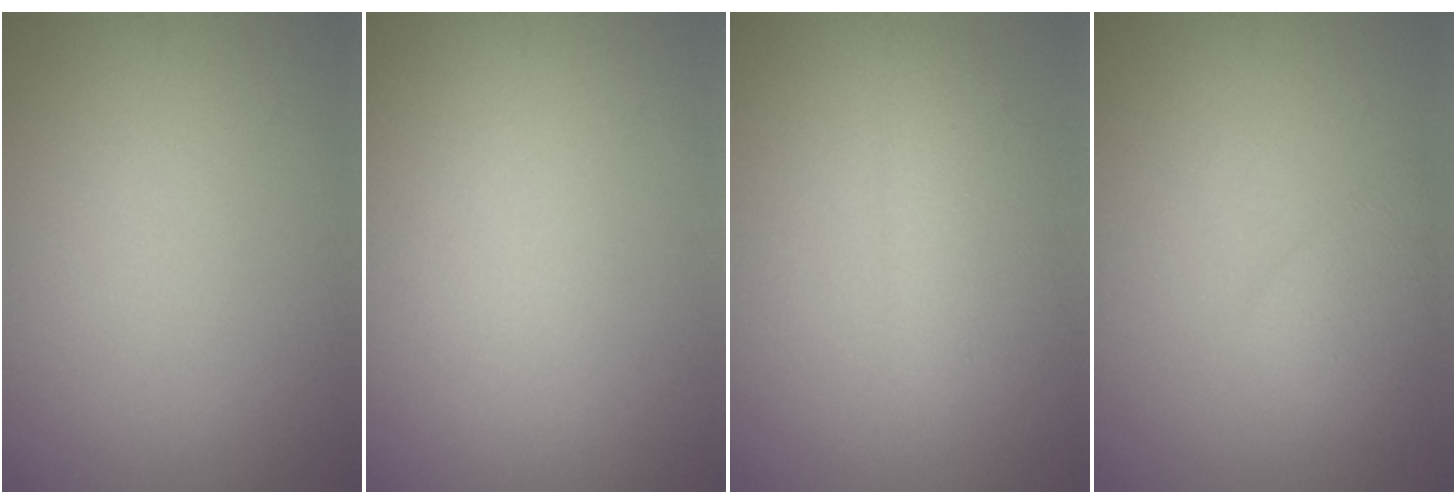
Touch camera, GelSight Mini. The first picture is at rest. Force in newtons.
{"total": 0.0}
{"total": 3.0, "press": 3.0, "slide": 0.2}
{"total": 2.3, "press": 2.3, "slide": 0.2}